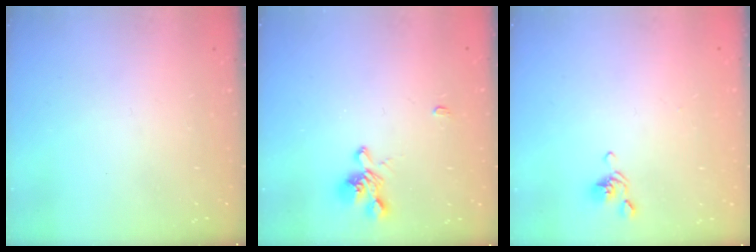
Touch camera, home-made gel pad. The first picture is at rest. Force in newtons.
{"total": 1.3, "press": 0.7, "slide": 1.1}
{"total": 2.6, "press": 2.5, "slide": 0.6}